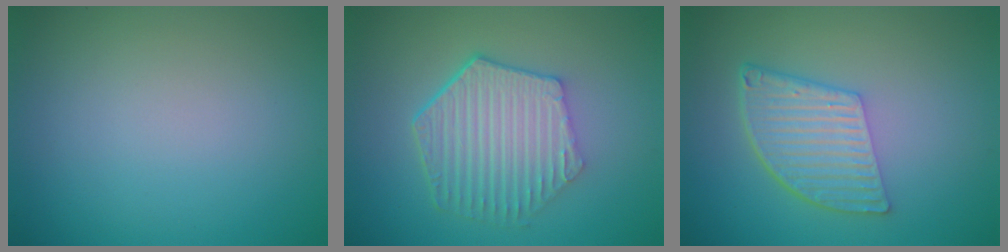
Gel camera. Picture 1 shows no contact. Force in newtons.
{"total": 6.2, "press": 4.6, "slide": 4.2}
{"total": 5.6, "press": 3.9, "slide": 4.0}